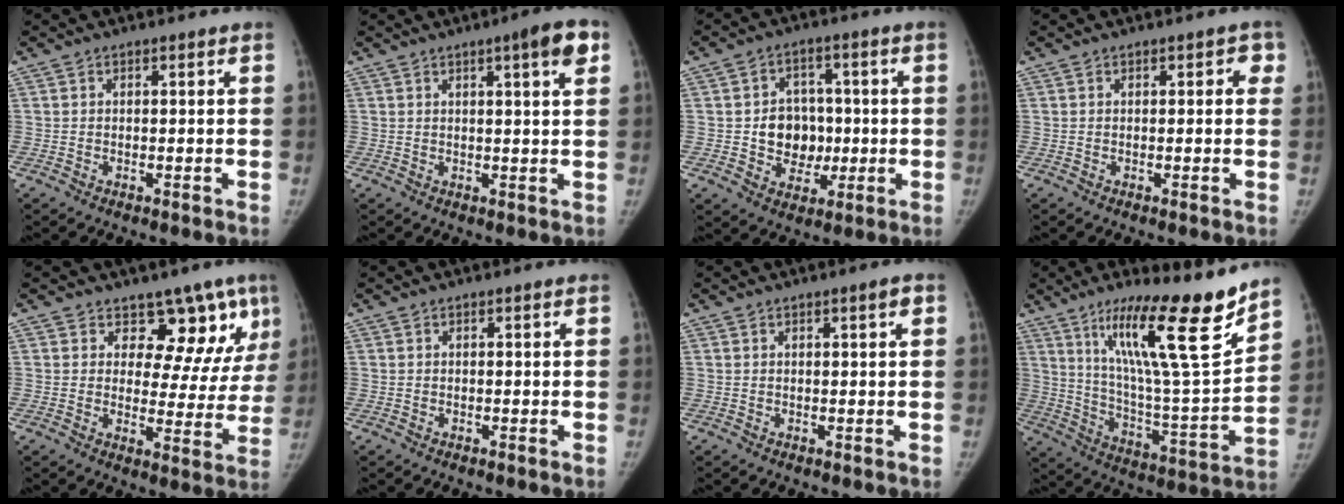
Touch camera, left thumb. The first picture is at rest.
{"total": 6.0, "force": [2.8, 0.7, 5.3], "torque": [-0.065, -0.007, 0.035]}
{"total": 9.0, "force": [-0.6, 7.8, 4.6], "torque": [-0.023, 0.009, -0.005]}
{"total": 2.2, "force": [0.7, 1.2, 1.8], "torque": [0.001, 0.004, 0.001]}
{"total": 11.6, "force": [8.3, 6.4, 4.9], "torque": [-0.004, -0.048, 0.089]}
{"total": 0.0}
{"total": 1.4, "force": [0.6, 0.1, 1.3], "torque": [-0.018, 0.000, 0.009]}
{"total": 23.1, "force": [15.1, 3.0, 17.2], "torque": [-0.248, -0.082, 0.256]}